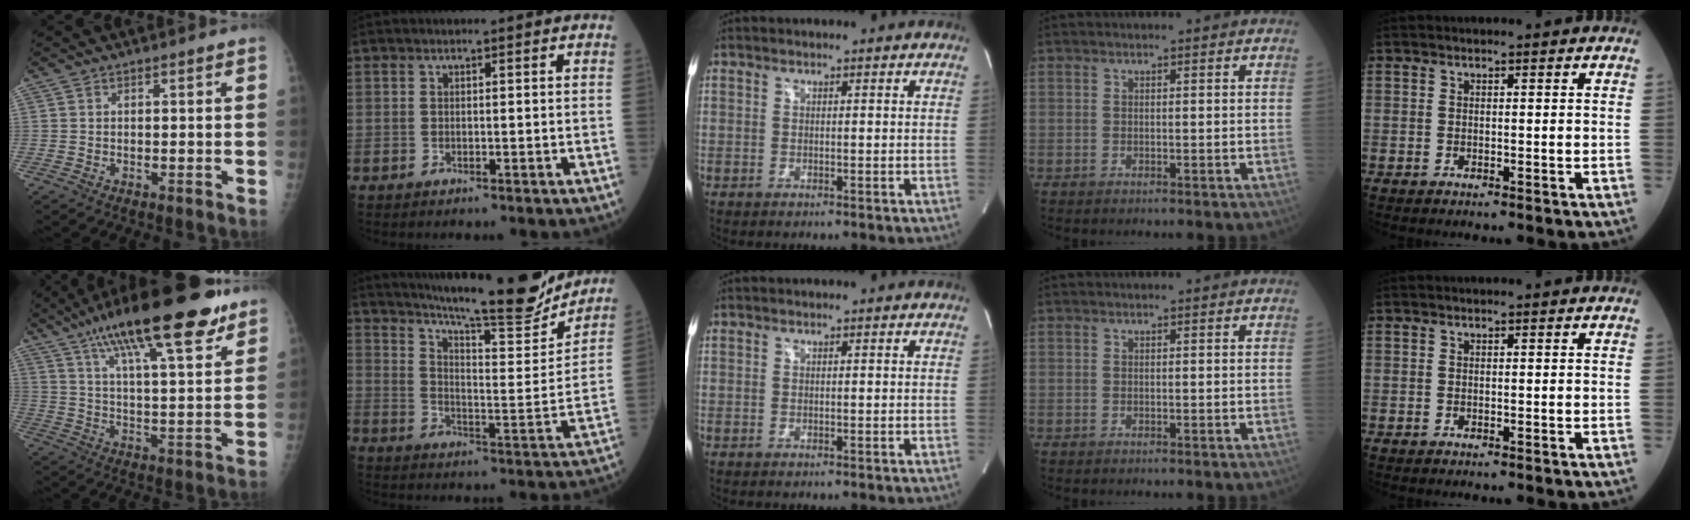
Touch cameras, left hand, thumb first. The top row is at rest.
{"thumb": {"total": 23.5, "force": [14.8, 6.3, 17.2], "torque": [-0.262, -0.029, 0.234]}, "index": {"total": 21.9, "force": [19.6, 1.6, 9.6], "torque": [-0.156, -0.043, 0.273]}}